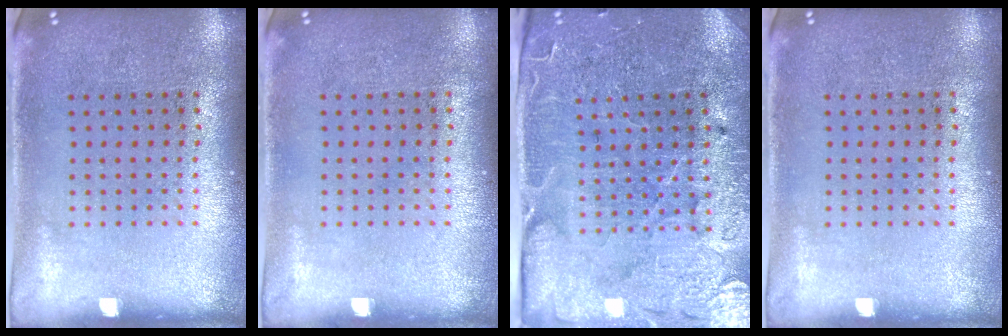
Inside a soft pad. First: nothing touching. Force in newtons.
{"total": 0.0}
{"total": 3.6, "press": 3.6, "slide": 0.6}
{"total": 0.0}